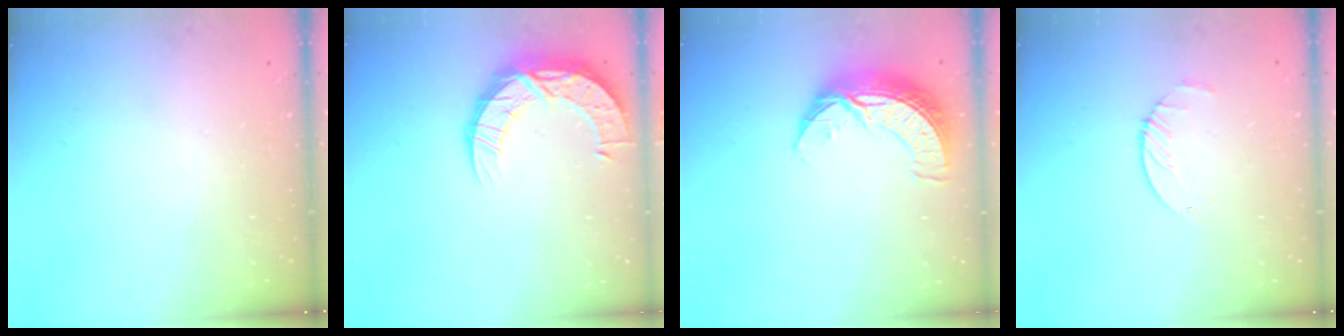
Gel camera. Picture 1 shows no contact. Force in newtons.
{"total": 12.8, "press": 12.8, "slide": 0.9}
{"total": 10.3, "press": 10.2, "slide": 0.7}
{"total": 3.1, "press": 3.1, "slide": 0.4}